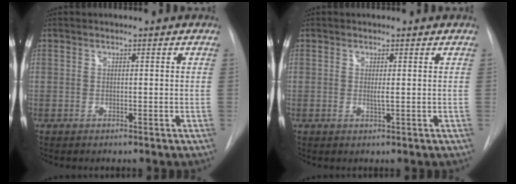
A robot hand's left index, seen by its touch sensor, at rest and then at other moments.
{"total": 0.8, "force": [0.0, -0.1, 0.8], "torque": [-0.020, -0.005, 0.000]}